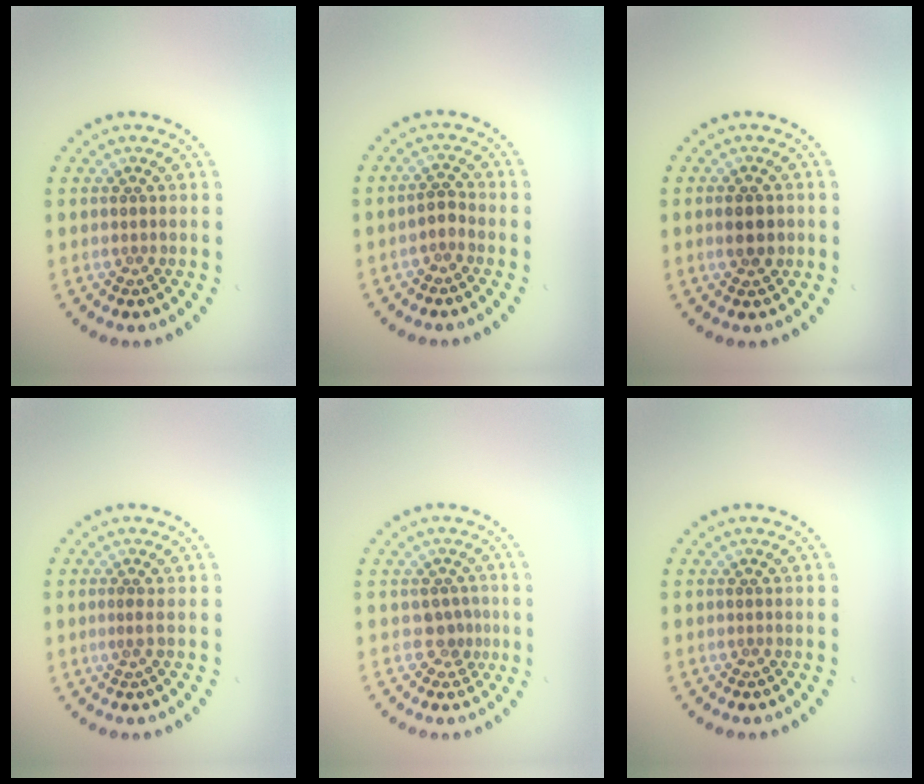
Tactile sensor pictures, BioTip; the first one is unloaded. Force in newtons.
{"total": 1.2, "press": 1.0, "slide": 0.6}
{"total": 2.4, "press": 2.4, "slide": 0.2}
{"total": 0.5, "press": 0.2, "slide": 0.5}
{"total": 1.5, "press": 1.2, "slide": 0.9}
{"total": 0.0}